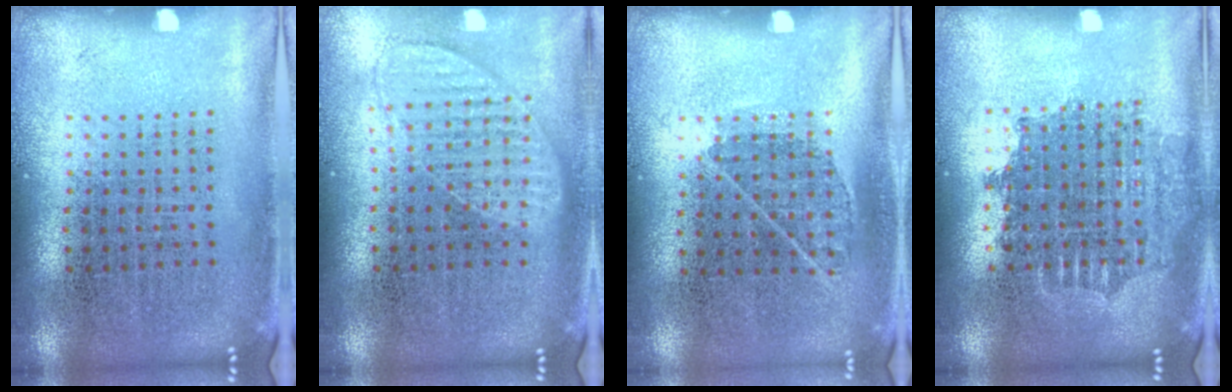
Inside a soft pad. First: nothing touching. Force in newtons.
{"total": 0.9, "press": 0.9, "slide": 0.1}
{"total": 0.8, "press": 0.6, "slide": 0.5}
{"total": 1.6, "press": 1.3, "slide": 0.9}